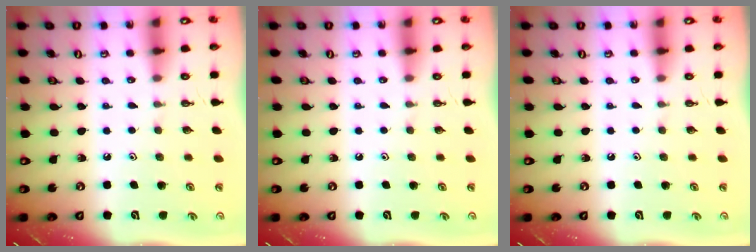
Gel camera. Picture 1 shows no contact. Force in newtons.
{"total": 0.0}
{"total": 0.0}